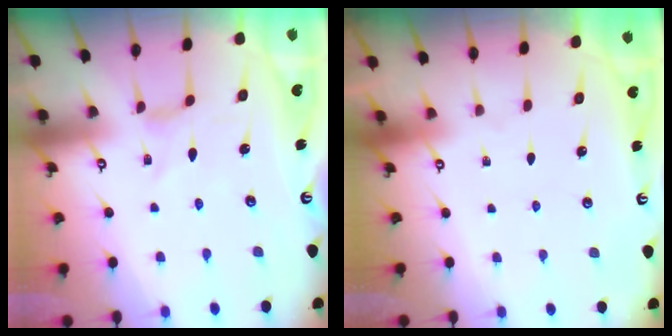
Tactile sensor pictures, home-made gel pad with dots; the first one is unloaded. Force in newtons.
{"total": 0.0}